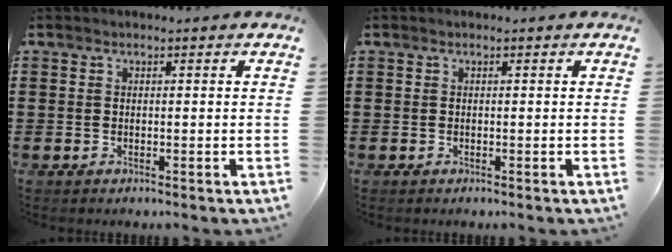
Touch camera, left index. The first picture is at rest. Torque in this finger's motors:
{"motor_torque": [0.00, 0.00, 0.00, 0.00]}